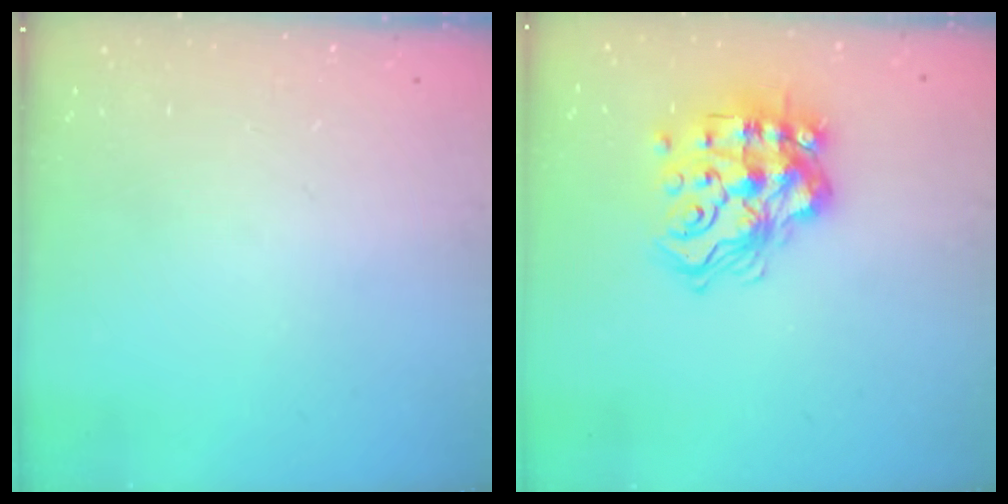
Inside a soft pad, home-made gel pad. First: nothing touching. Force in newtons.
{"total": 17.4, "press": 17.4, "slide": 1.5}